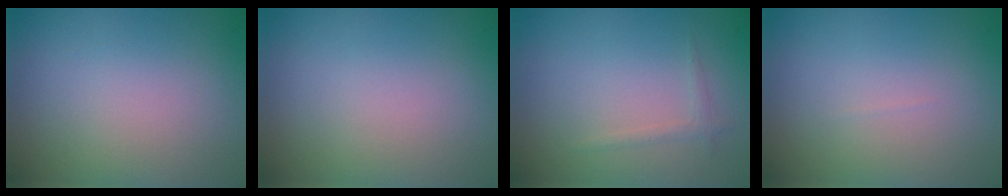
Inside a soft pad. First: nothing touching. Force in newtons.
{"total": 0.0}
{"total": 0.7, "press": 0.7, "slide": 0.1}
{"total": 0.0}